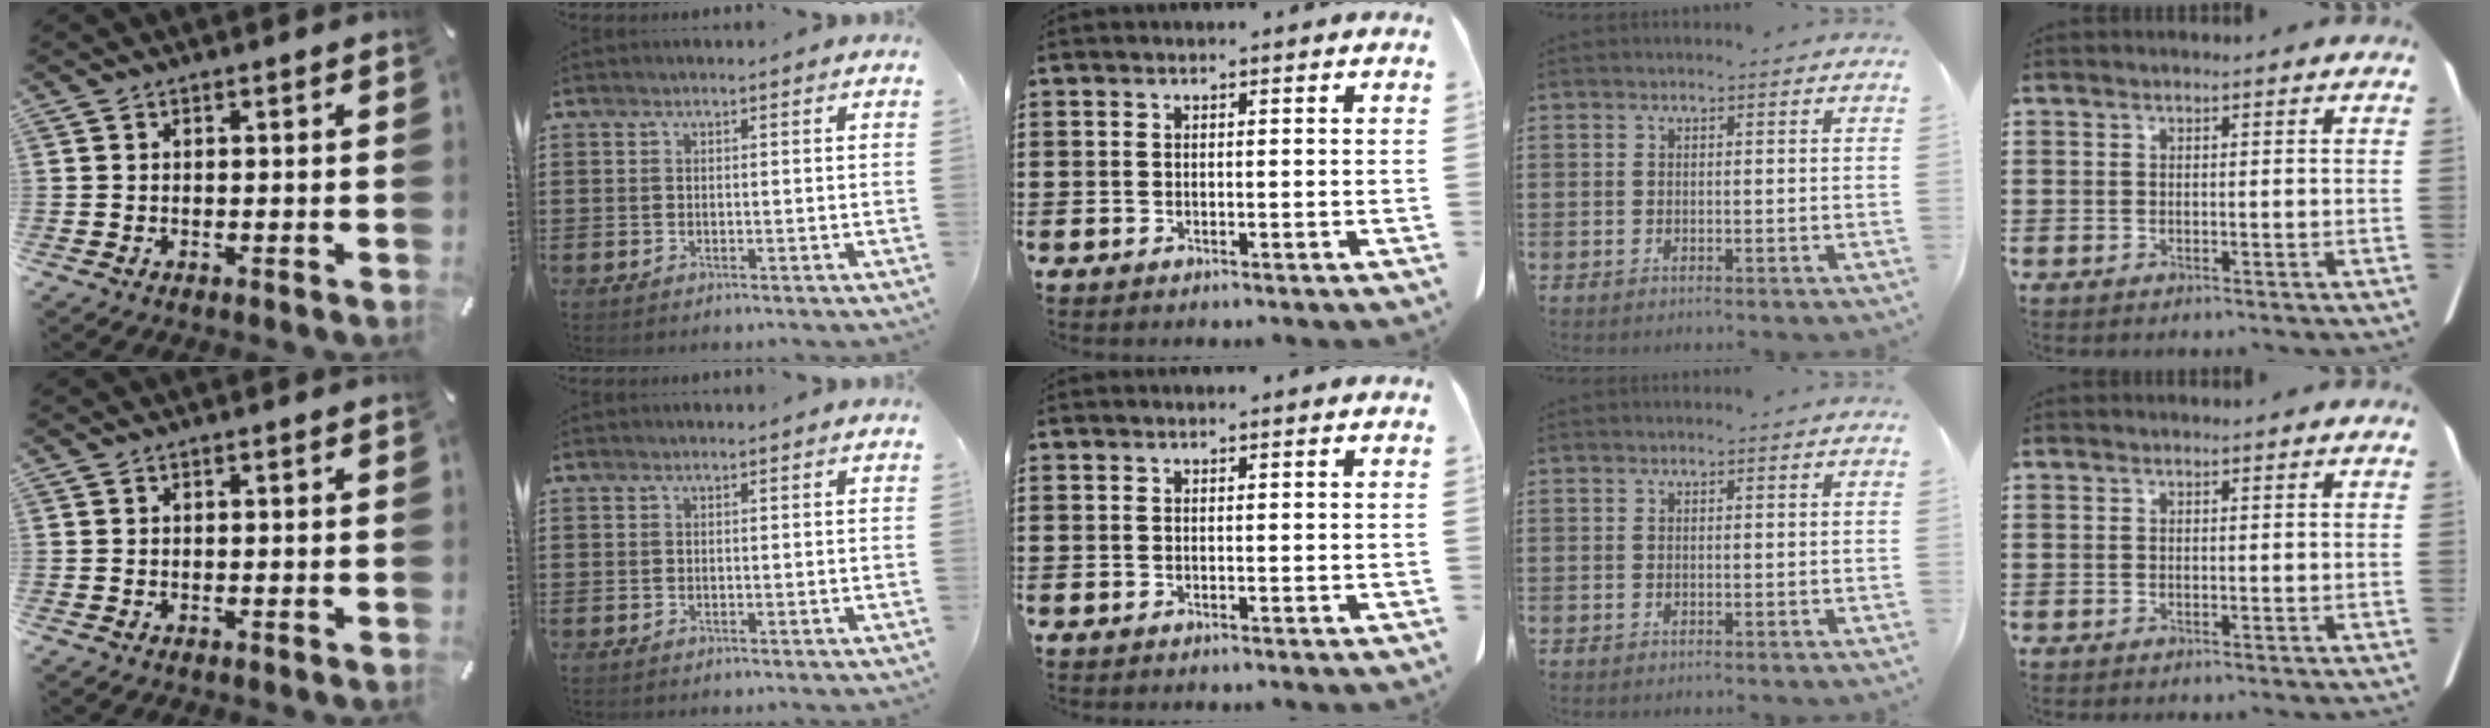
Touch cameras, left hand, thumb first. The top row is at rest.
{}